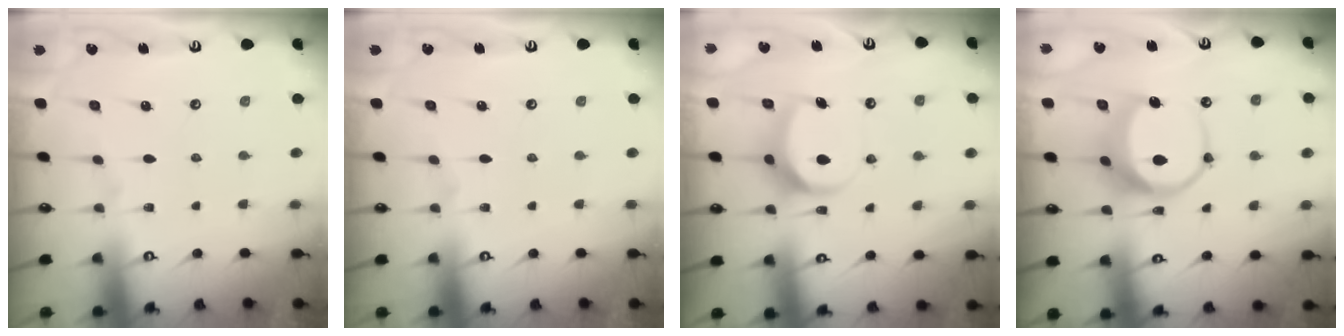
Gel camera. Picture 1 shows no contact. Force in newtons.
{"total": 0.0}
{"total": 8.3, "press": 8.2, "slide": 0.9}
{"total": 9.2, "press": 9.1, "slide": 1.1}